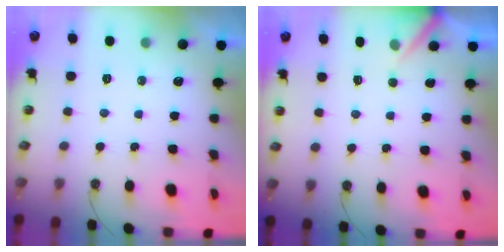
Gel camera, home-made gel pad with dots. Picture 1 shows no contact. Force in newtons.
{"total": 5.1, "press": 5.1, "slide": 0.3}